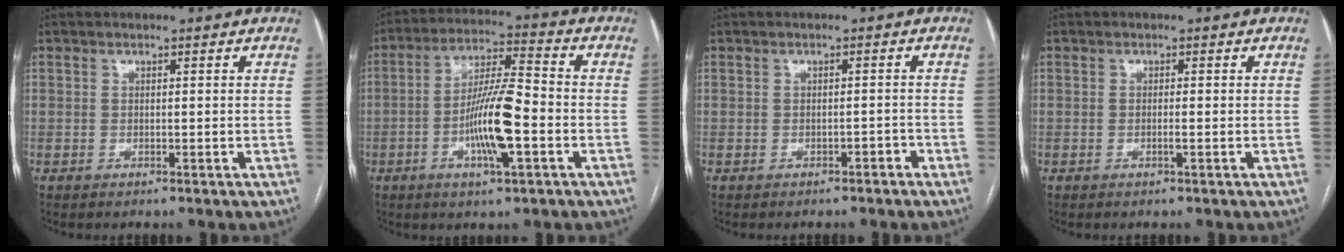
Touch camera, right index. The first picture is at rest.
{"total": 11.5, "force": [-3.3, 1.5, 10.9], "torque": [-0.206, 0.001, -0.062]}
{"total": 1.3, "force": [-1.0, 0.6, 0.7], "torque": [-0.014, 0.001, -0.011]}
{"total": 0.9, "force": [-0.3, -0.1, 0.9], "torque": [-0.018, -0.001, -0.005]}